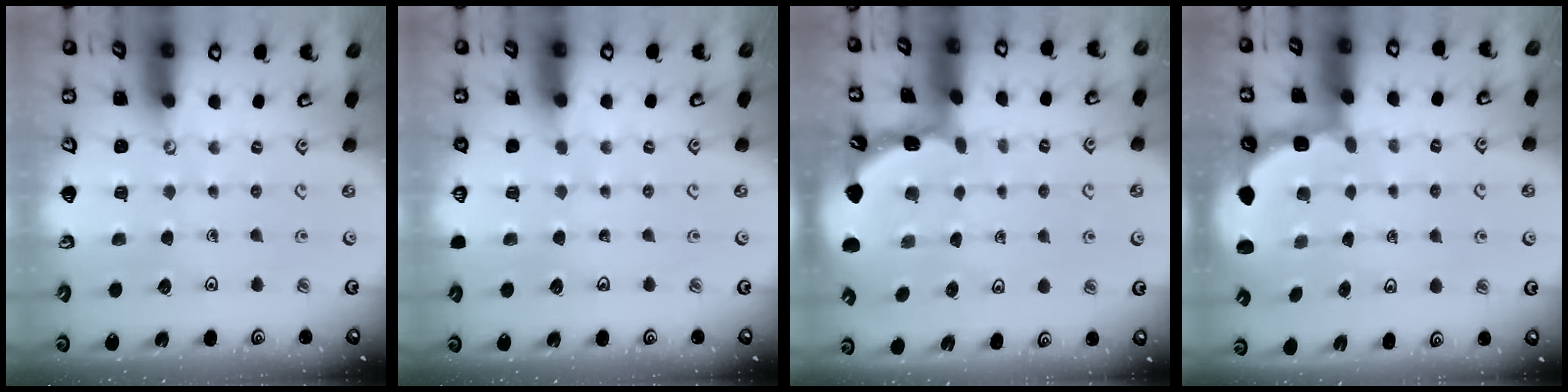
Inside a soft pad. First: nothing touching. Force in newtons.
{"total": 0.0}
{"total": 1.8, "press": 1.8, "slide": 0.1}
{"total": 2.7, "press": 2.3, "slide": 1.4}